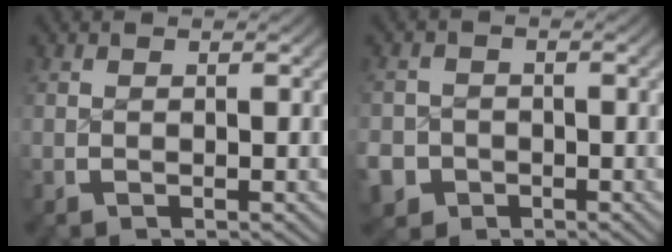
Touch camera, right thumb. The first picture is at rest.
{"total": 5.7, "force": [-2.8, 4.8, 1.3], "torque": [-0.036, -0.030, -0.042]}